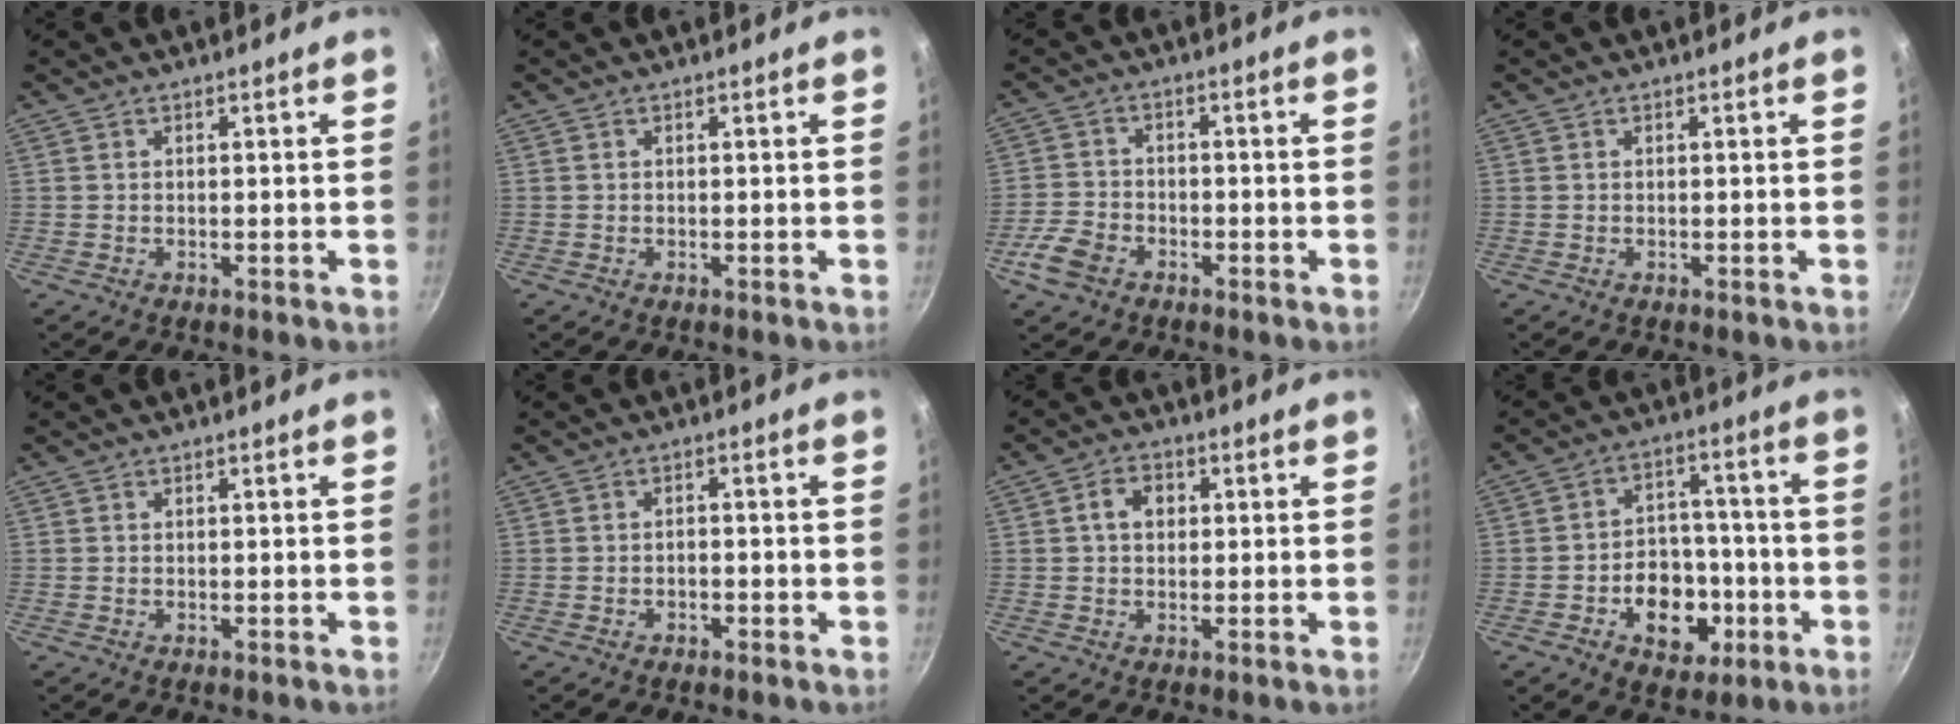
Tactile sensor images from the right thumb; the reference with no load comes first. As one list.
[{"total": 0.0}, {"total": 6.3, "force": [-3.4, 4.3, 3.1], "torque": [-0.059, 0.024, -0.068]}, {"total": 0.0}, {"total": 0.0}, {"total": 1.7, "force": [-1.0, 1.0, 0.9], "torque": [-0.010, 0.013, -0.016]}, {"total": 4.8, "force": [0.8, 3.7, 2.9], "torque": [-0.029, 0.010, 0.008]}, {"total": 13.4, "force": [-4.7, 9.8, 7.8], "torque": [-0.070, 0.034, -0.063]}]